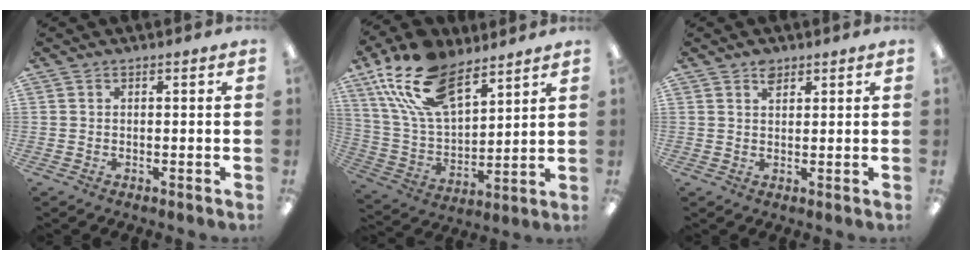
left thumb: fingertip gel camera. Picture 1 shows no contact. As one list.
[{"total": 20.4, "force": [12.8, 10.2, 12.2], "torque": [-0.268, -0.052, 0.232]}, {"total": 2.5, "force": [1.8, 1.3, 1.1], "torque": [-0.017, -0.005, 0.032]}]